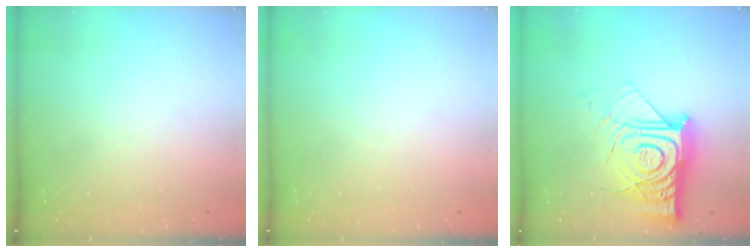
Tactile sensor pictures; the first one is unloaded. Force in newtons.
{"total": 0.0}
{"total": 17.1, "press": 17.0, "slide": 1.5}